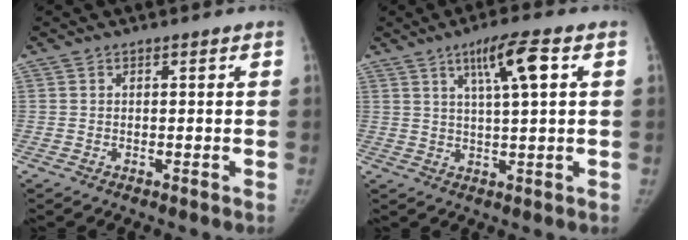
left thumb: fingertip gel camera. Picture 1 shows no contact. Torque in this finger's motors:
{"motor_torque": [0.26, -0.22, 0.79, -0.42, 0.05]}